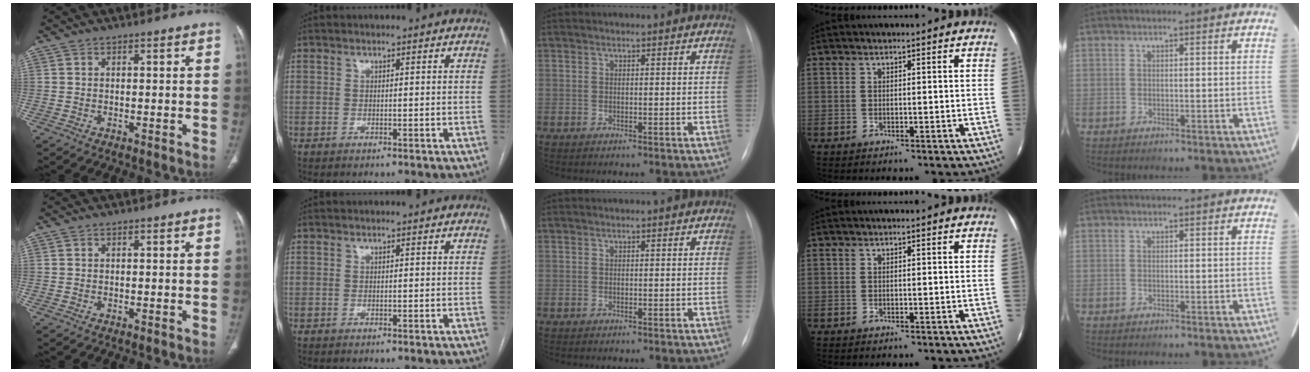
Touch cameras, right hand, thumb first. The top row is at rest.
{}